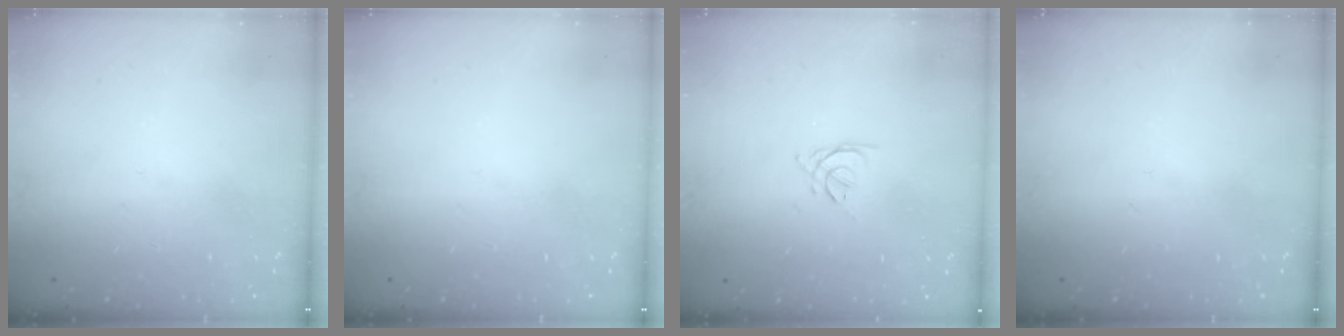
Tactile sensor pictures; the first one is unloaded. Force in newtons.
{"total": 0.0}
{"total": 2.5, "press": 2.4, "slide": 0.5}
{"total": 0.0}